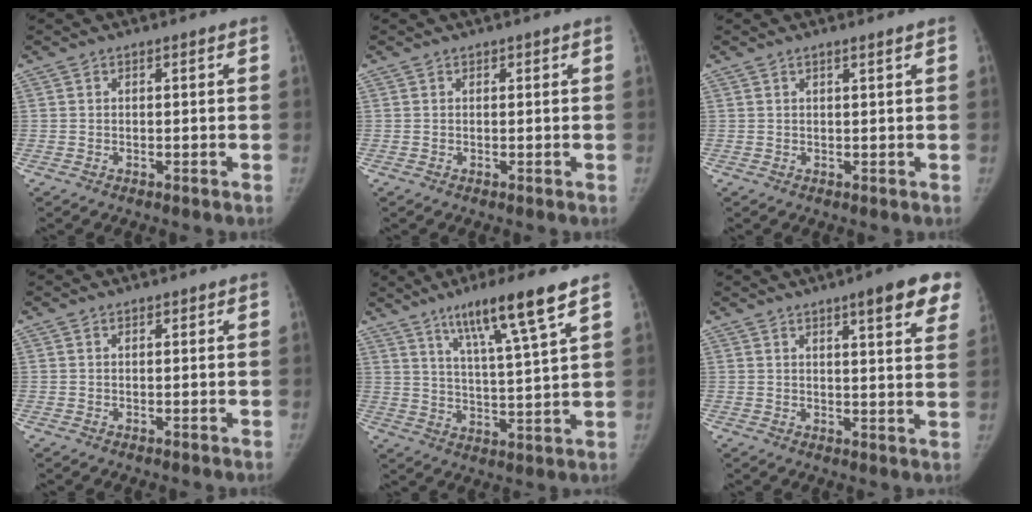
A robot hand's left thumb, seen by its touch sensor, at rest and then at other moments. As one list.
[{"total": 0.8, "force": [0.5, 0.3, 0.5], "torque": [-0.003, 0.005, 0.008]}, {"total": 1.4, "force": [1.0, -0.1, 1.0], "torque": [-0.019, -0.001, 0.019]}, {"total": 0.6, "force": [0.4, 0.3, 0.4], "torque": [-0.004, -0.001, 0.005]}, {"total": 13.1, "force": [8.0, 0.5, 10.3], "torque": [-0.173, -0.038, 0.136]}, {"total": 11.8, "force": [7.1, 2.3, 9.2], "torque": [-0.090, -0.028, 0.082]}]